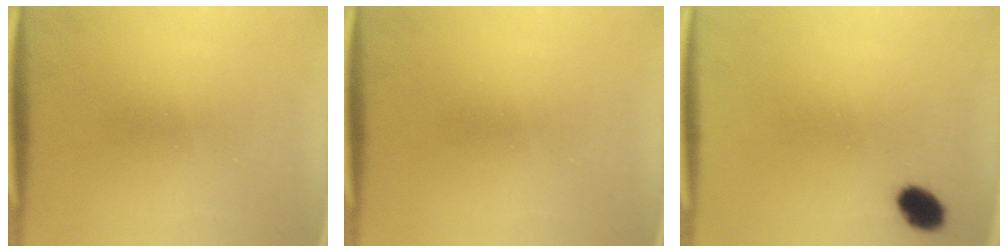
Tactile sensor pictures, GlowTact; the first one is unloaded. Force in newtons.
{"total": 0.0}
{"total": 4.7}